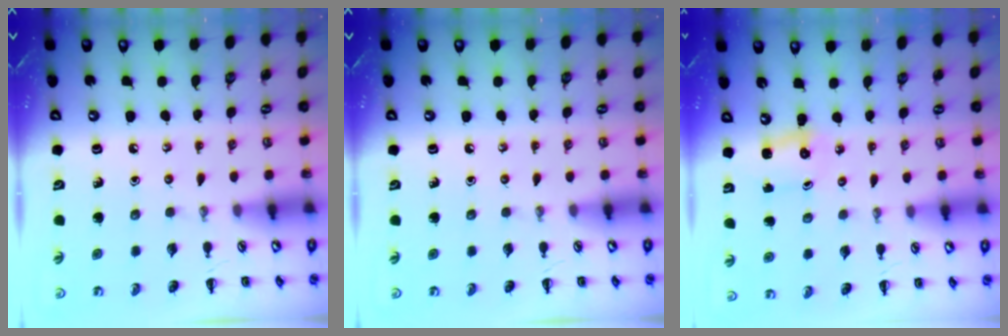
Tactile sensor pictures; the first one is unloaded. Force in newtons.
{"total": 0.0}
{"total": 2.0, "press": 1.9, "slide": 0.7}